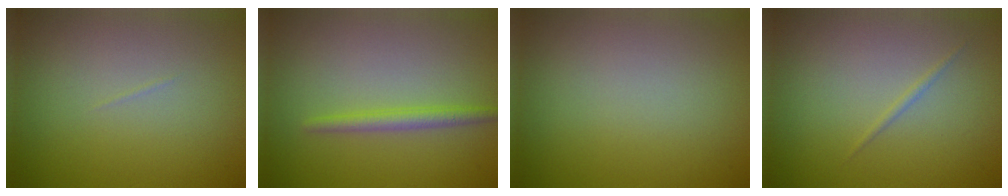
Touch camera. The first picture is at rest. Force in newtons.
{"total": 1.8, "press": 1.8, "slide": 0.2}
{"total": 0.0}
{"total": 0.6, "press": 0.6, "slide": 0.0}